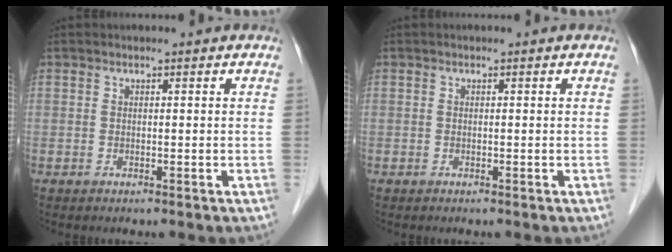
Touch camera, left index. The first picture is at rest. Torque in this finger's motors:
{"motor_torque": [-0.02, 0.00, 0.01, 0.00]}